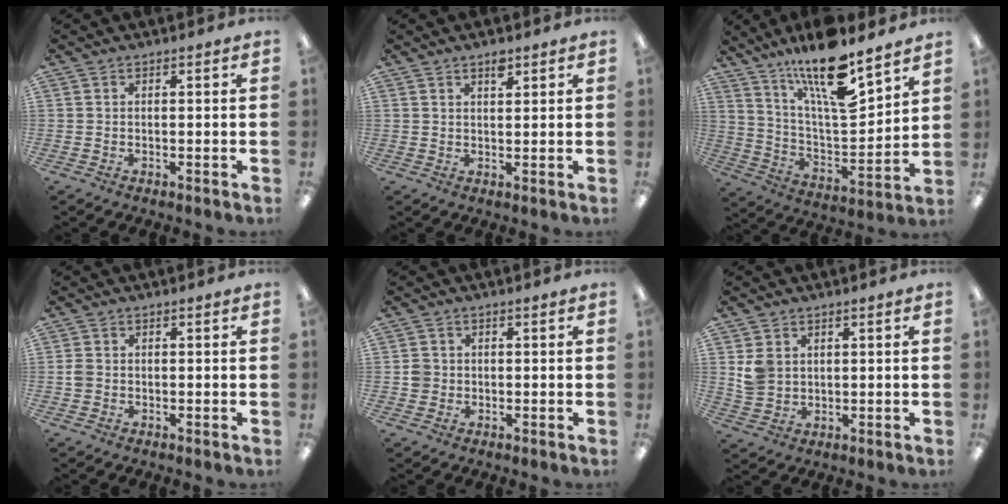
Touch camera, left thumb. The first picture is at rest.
{"total": 2.7, "force": [2.0, 1.0, 1.5], "torque": [-0.016, -0.005, 0.033]}
{"total": 18.1, "force": [13.8, 4.4, 10.8], "torque": [-0.195, -0.089, 0.233]}
{"total": 2.0, "force": [-0.3, 1.6, 1.1], "torque": [-0.019, 0.005, -0.006]}
{"total": 2.7, "force": [-0.2, 2.6, 0.5], "torque": [-0.002, 0.002, -0.008]}
{"total": 4.8, "force": [1.8, 4.1, 1.8], "torque": [-0.027, 0.002, 0.032]}